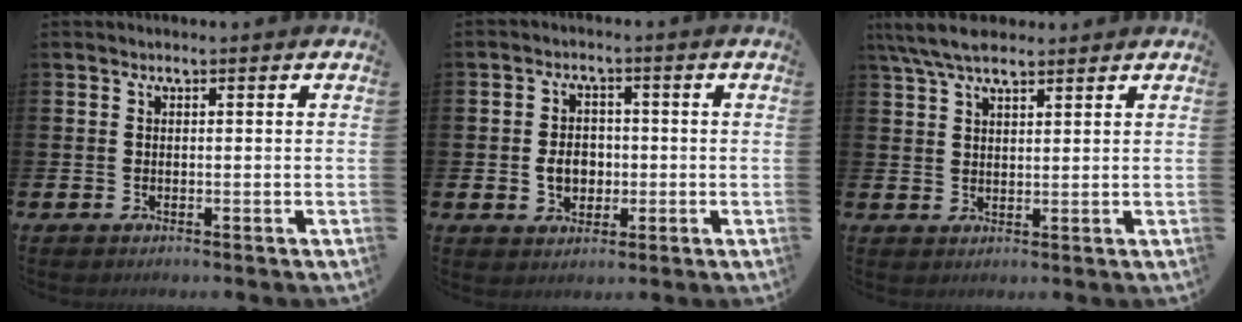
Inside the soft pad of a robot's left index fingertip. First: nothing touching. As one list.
[{"total": 4.1, "force": [-0.5, 3.3, 2.4], "torque": [-0.033, 0.002, -0.019]}, {"total": 6.2, "force": [5.1, 2.0, 2.9], "torque": [-0.065, -0.013, 0.092]}]